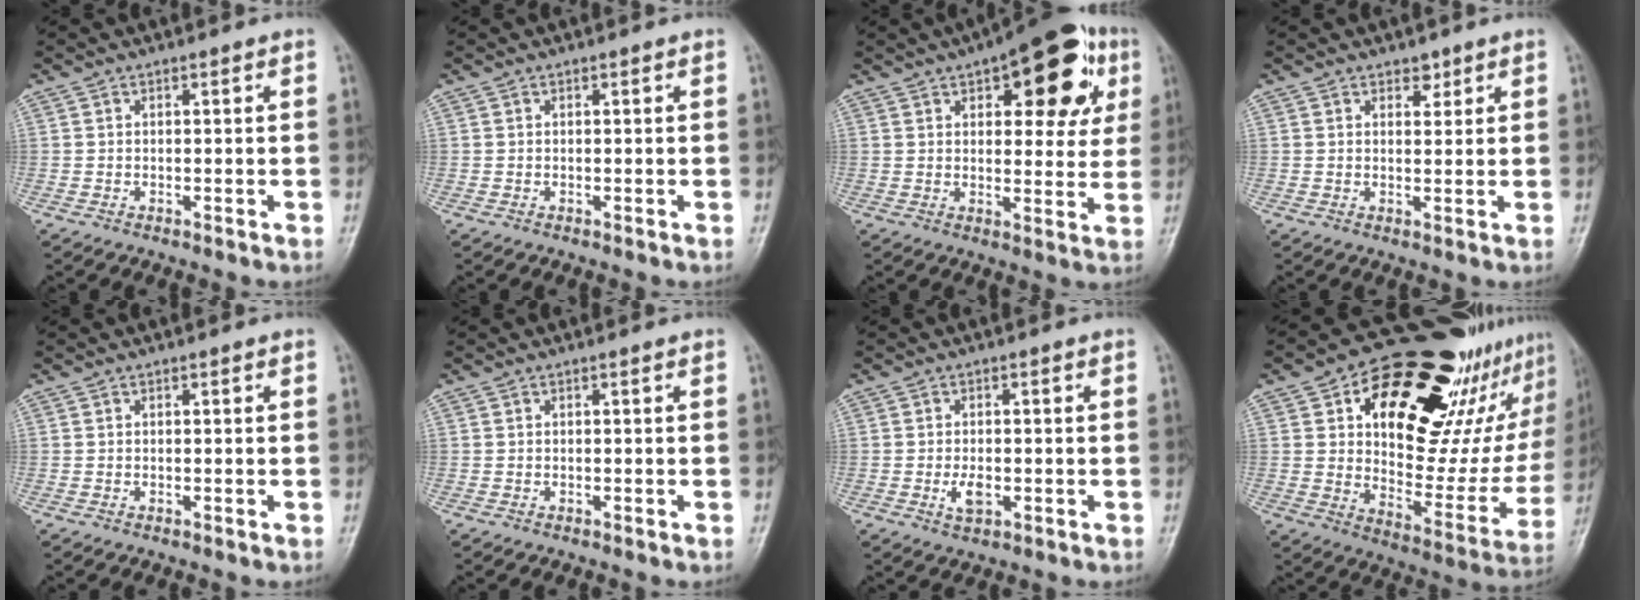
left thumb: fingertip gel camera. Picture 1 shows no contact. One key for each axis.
{"total": 0.0}
{"total": 18.0, "fx": 7.8, "fy": 8.3, "fz": 14.0, "tx": -0.131, "ty": -0.006, "tz": 0.097}
{"total": 2.2, "fx": 1.5, "fy": 1.3, "fz": 0.8, "tx": 0.005, "ty": -0.009, "tz": 0.021}
{"total": 0.0}
{"total": 0.0}
{"total": 3.4, "fx": -0.8, "fy": 2.0, "fz": 2.7, "tx": -0.046, "ty": -0.003, "tz": -0.013}
{"total": 32.1, "fx": 17.3, "fy": 14.8, "fz": 22.6, "tx": -0.276, "ty": -0.023, "tz": 0.268}